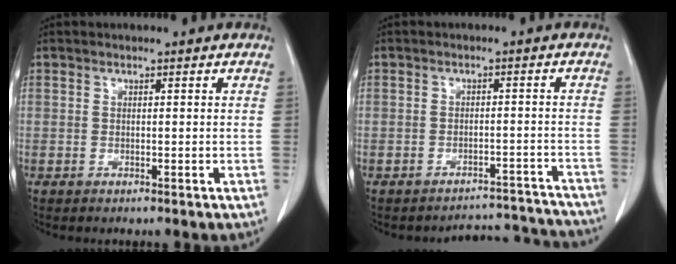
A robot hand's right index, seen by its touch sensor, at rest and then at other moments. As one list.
[{"total": 8.8, "force": [-8.5, 1.8, -1.6], "torque": [0.037, 0.041, -0.094]}]